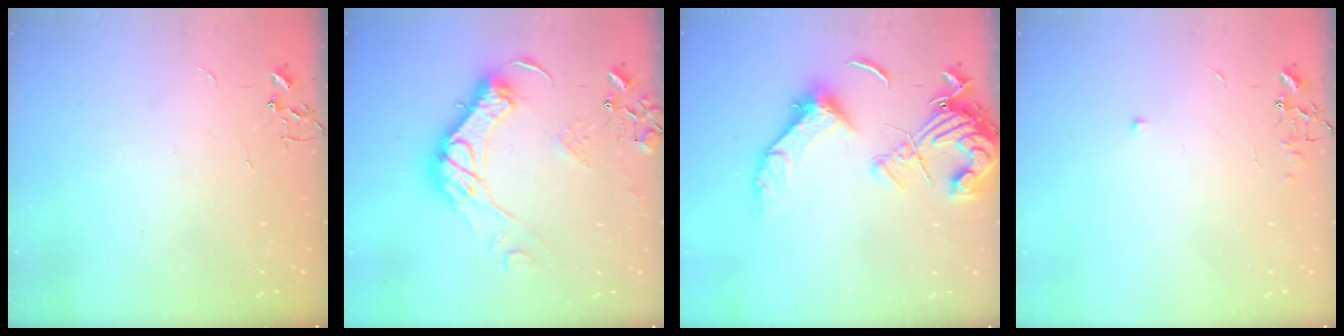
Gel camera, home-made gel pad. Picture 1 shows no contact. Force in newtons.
{"total": 17.8, "press": 17.8, "slide": 1.3}
{"total": 16.5, "press": 16.3, "slide": 2.9}
{"total": 5.2, "press": 5.1, "slide": 0.6}